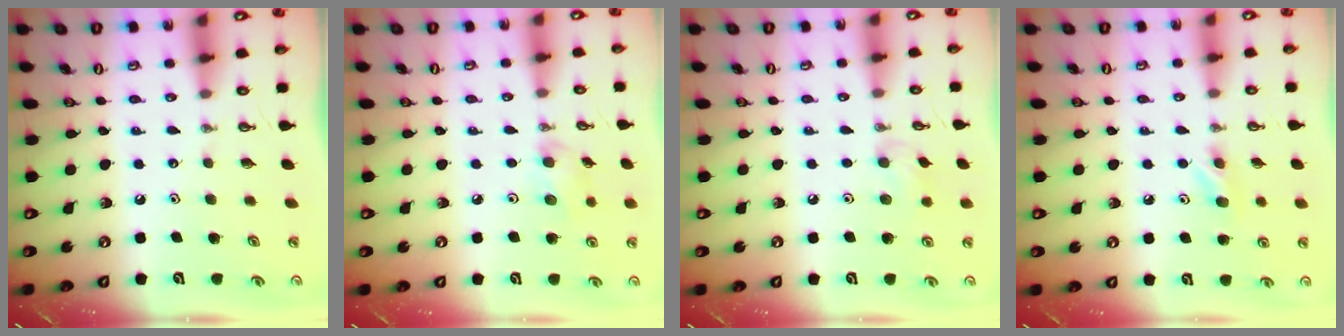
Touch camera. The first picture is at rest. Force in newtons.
{"total": 6.4, "press": 6.3, "slide": 1.1}
{"total": 7.4, "press": 7.3, "slide": 1.5}
{"total": 5.4, "press": 5.4, "slide": 0.5}